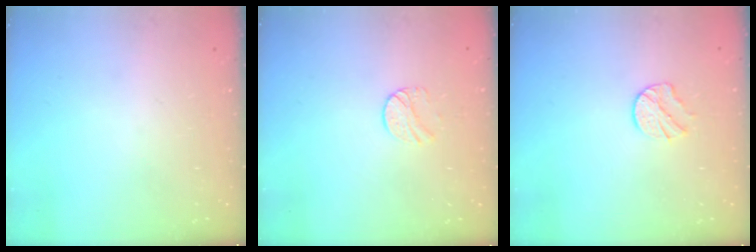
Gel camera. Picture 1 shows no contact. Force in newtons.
{"total": 6.9, "press": 6.9, "slide": 0.7}
{"total": 6.1, "press": 6.1, "slide": 0.7}